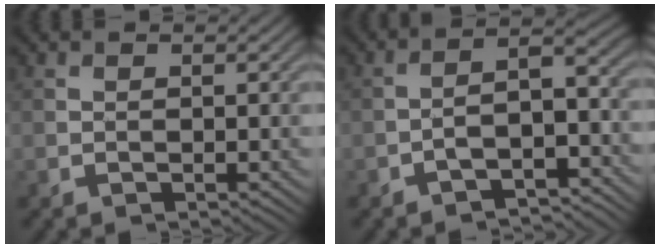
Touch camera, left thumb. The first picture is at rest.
{"total": 5.9, "force": [-3.7, 1.9, 4.2], "torque": [-0.062, 0.009, -0.066]}